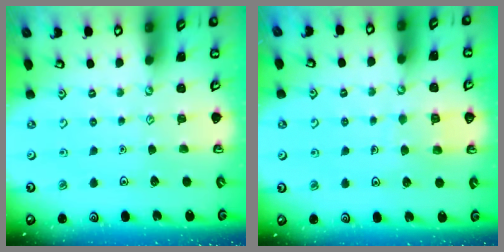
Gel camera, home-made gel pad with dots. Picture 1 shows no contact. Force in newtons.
{"total": 5.6, "press": 5.6, "slide": 0.2}